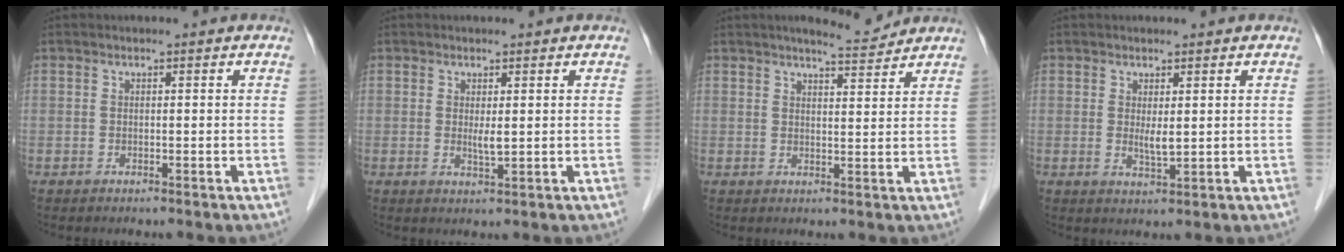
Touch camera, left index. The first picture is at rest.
{"total": 1.6, "force": [0.0, 0.2, 1.6], "torque": [-0.033, -0.009, 0.006]}
{"total": 4.2, "force": [4.0, 0.1, 1.3], "torque": [-0.025, -0.007, 0.061]}
{"total": 2.1, "force": [0.2, 0.3, 2.0], "torque": [-0.042, -0.010, 0.011]}